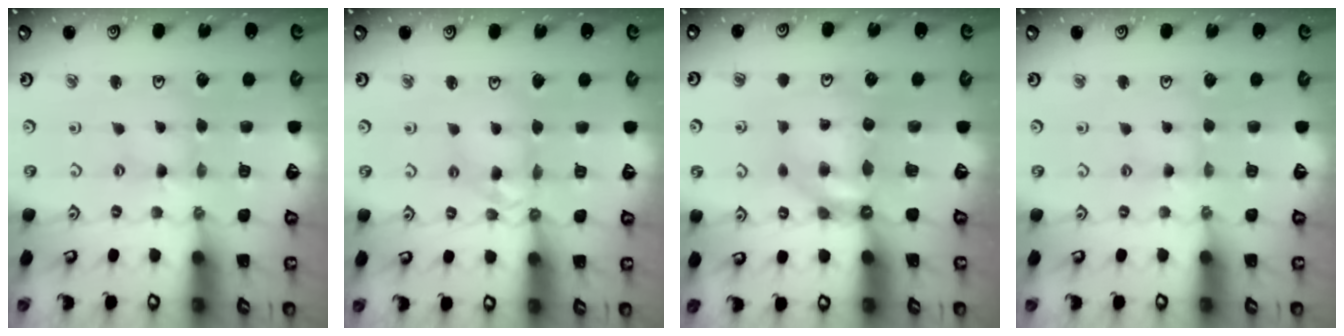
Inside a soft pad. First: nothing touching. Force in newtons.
{"total": 8.3, "press": 8.3, "slide": 1.0}
{"total": 6.0, "press": 6.0, "slide": 0.3}
{"total": 2.9, "press": 2.9, "slide": 0.3}